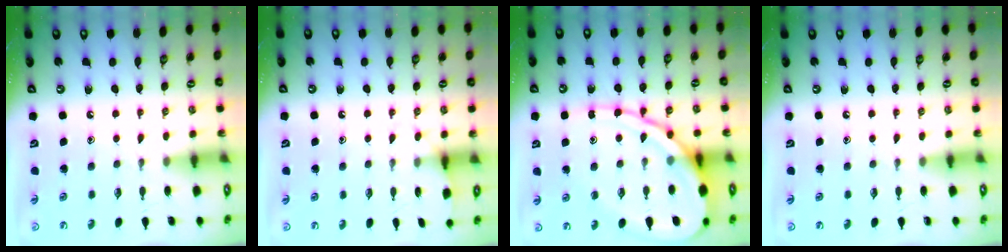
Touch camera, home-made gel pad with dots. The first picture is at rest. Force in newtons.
{"total": 5.7, "press": 5.7, "slide": 0.7}
{"total": 15.6, "press": 15.4, "slide": 1.8}
{"total": 0.0}